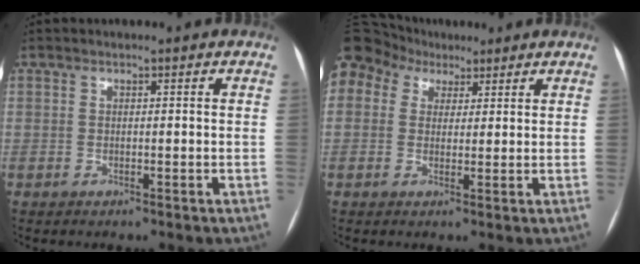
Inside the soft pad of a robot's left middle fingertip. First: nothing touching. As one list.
[{"total": 15.9, "force": [8.6, 11.9, 6.1], "torque": [-0.187, 0.090, 0.165]}]